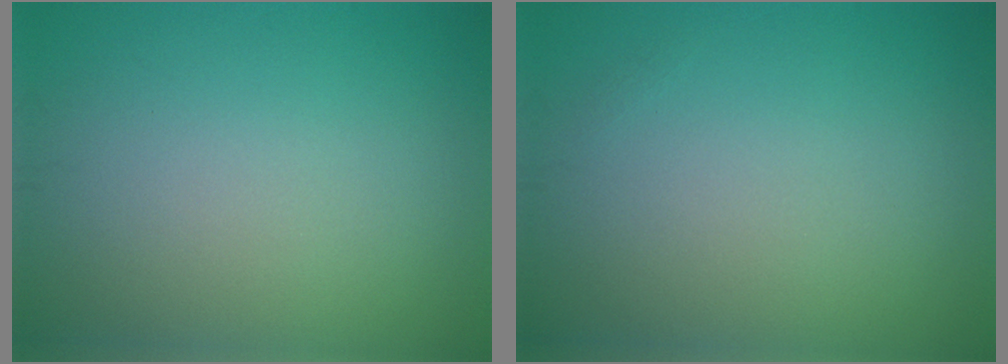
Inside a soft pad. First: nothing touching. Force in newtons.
{"total": 0.0}